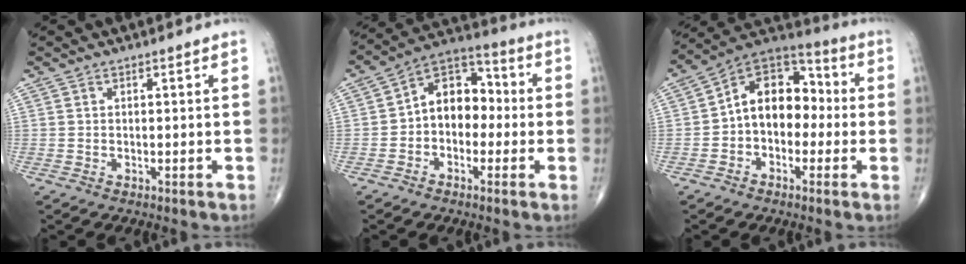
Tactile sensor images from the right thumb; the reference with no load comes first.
{"total": 10.5, "force": [-0.8, 7.6, 7.2], "torque": [-0.076, 0.044, -0.032]}
{"total": 13.0, "force": [-1.0, 9.1, 9.2], "torque": [-0.106, 0.049, -0.034]}